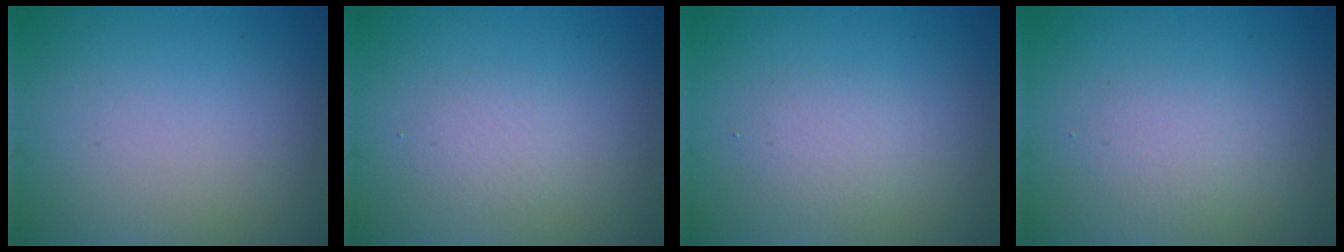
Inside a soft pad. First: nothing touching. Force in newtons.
{"total": 1.4, "press": 1.4, "slide": 0.1}
{"total": 1.6, "press": 1.6, "slide": 0.0}
{"total": 1.6, "press": 1.6, "slide": 0.1}